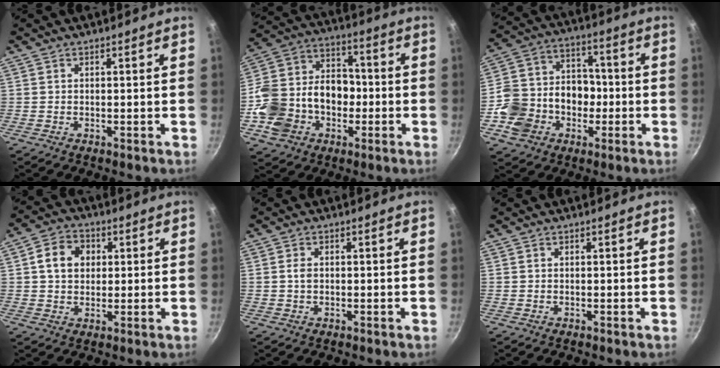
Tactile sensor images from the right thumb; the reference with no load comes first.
{"total": 19.8, "force": [-4.9, 15.7, 11.1], "torque": [-0.187, 0.057, -0.082]}
{"total": 16.3, "force": [-4.4, 13.5, 7.9], "torque": [-0.123, 0.047, -0.075]}
{"total": 7.6, "force": [1.7, 6.1, 4.2], "torque": [-0.051, 0.008, 0.021]}
{"total": 1.7, "force": [0.1, 1.2, 1.2], "torque": [-0.019, 0.003, 0.001]}
{"total": 0.0}